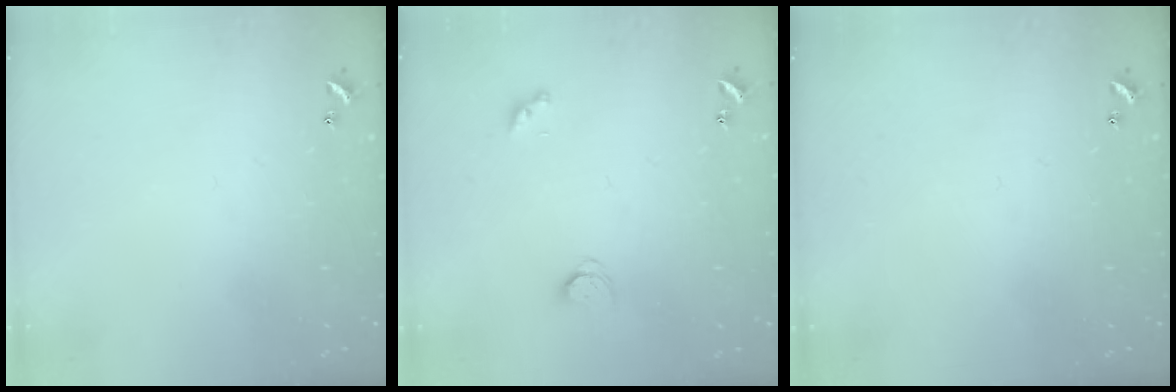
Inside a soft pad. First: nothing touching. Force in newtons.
{"total": 2.1, "press": 2.1, "slide": 0.3}
{"total": 0.0}